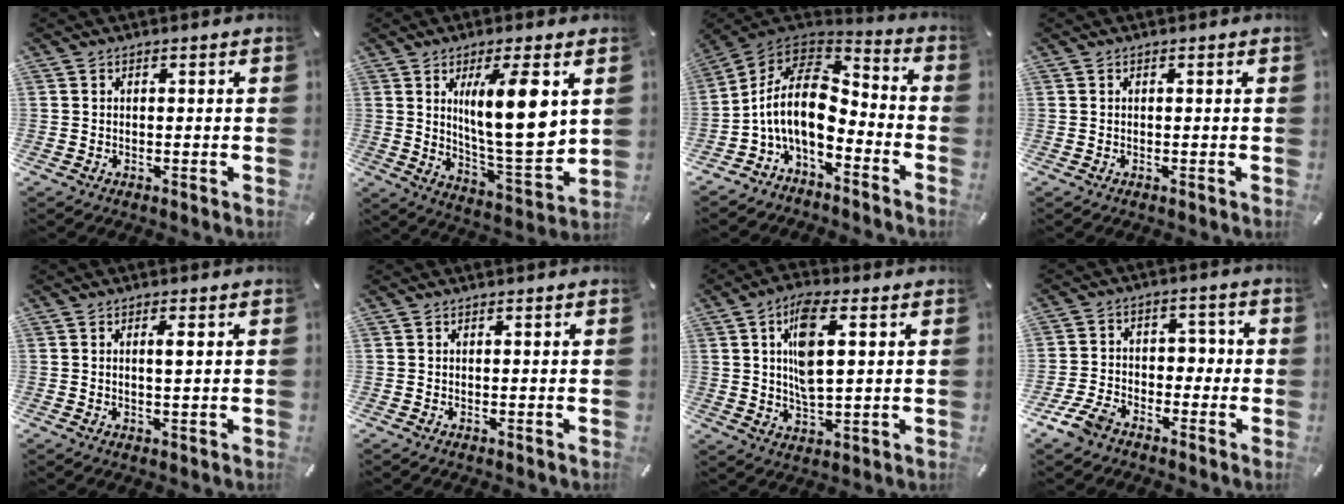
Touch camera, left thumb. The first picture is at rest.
{"total": 16.0, "force": [4.8, 3.7, 14.8], "torque": [-0.242, -0.036, 0.065]}
{"total": 15.7, "force": [-3.3, 9.7, 11.9], "torque": [-0.247, 0.006, -0.059]}
{"total": 0.0}
{"total": 2.5, "force": [0.7, 0.2, 2.4], "torque": [-0.049, 0.000, 0.010]}
{"total": 0.0}
{"total": 10.3, "force": [2.6, 4.4, 9.0], "torque": [-0.181, -0.004, 0.038]}
{"total": 8.2, "force": [-4.6, 5.9, 3.4], "torque": [-0.056, 0.035, -0.086]}